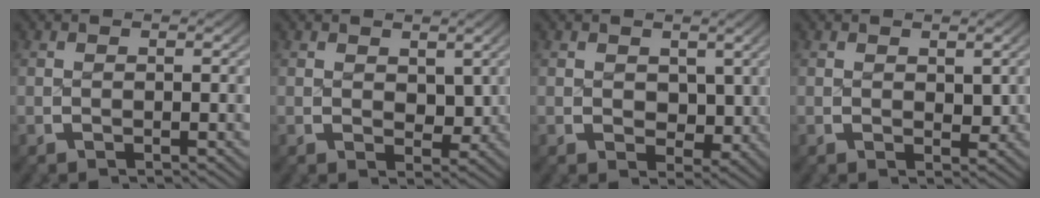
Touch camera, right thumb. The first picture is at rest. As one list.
[{"total": 1.8, "force": [1.0, 1.2, 1.0], "torque": [-0.010, -0.013, 0.026]}, {"total": 3.3, "force": [0.9, 2.5, 1.9], "torque": [-0.035, -0.026, 0.030]}, {"total": 1.1, "force": [0.7, 0.7, 0.5], "torque": [0.000, -0.008, 0.020]}]